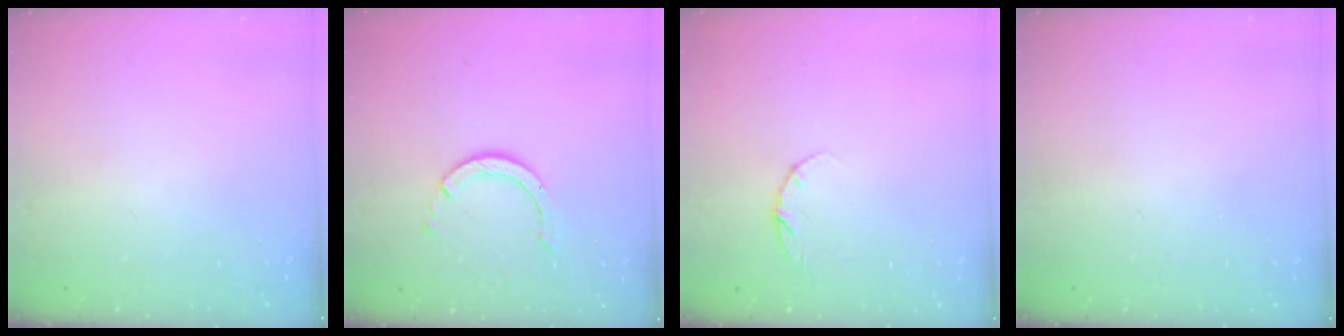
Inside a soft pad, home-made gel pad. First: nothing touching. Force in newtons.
{"total": 3.3, "press": 3.2, "slide": 0.4}
{"total": 4.8, "press": 4.7, "slide": 0.6}
{"total": 2.6, "press": 2.6, "slide": 0.2}